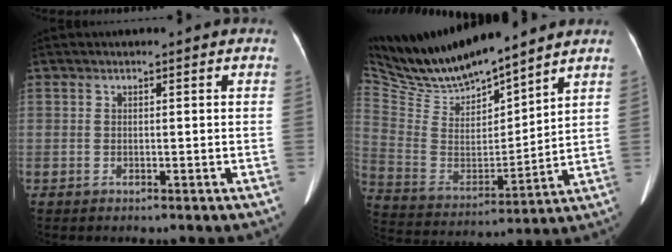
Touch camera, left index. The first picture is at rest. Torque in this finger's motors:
{"motor_torque": [0.21, -1.68, 0.08, 0.00]}